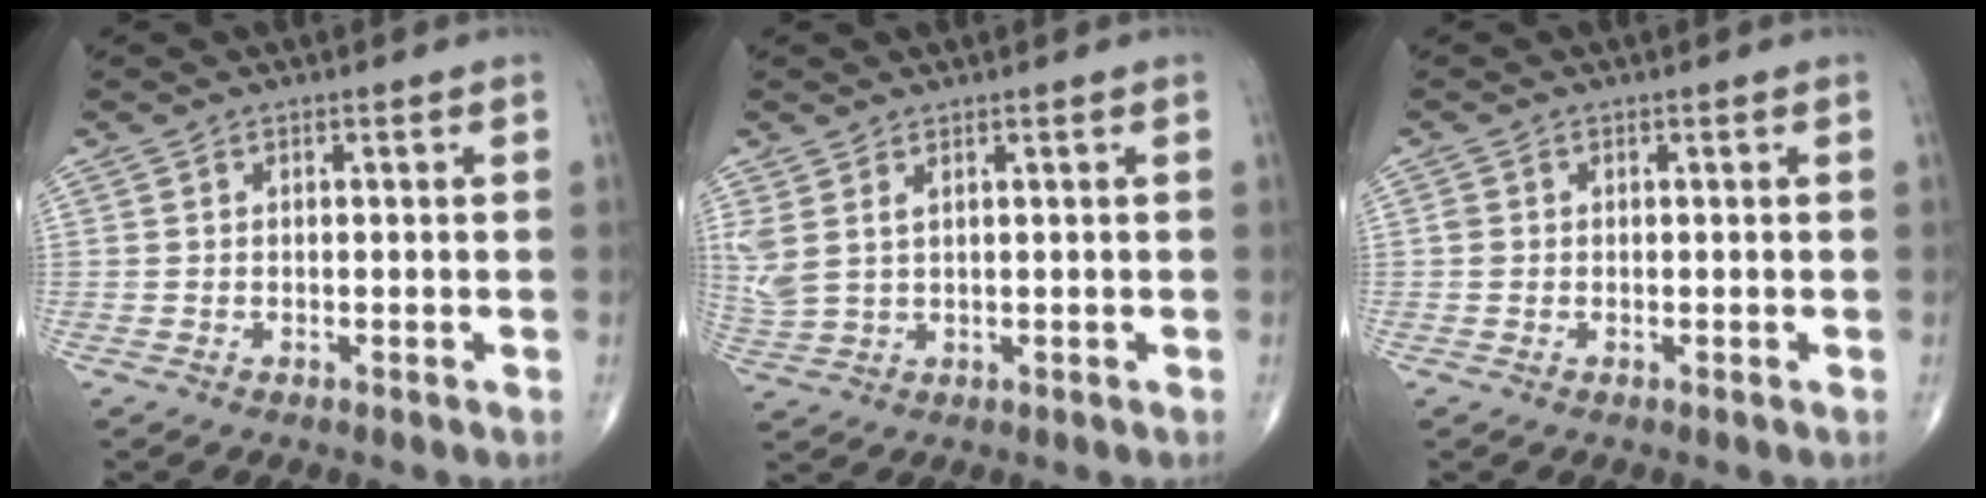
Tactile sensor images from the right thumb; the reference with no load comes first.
{"total": 4.7, "force": [1.9, 2.4, 3.6], "torque": [-0.099, 0.000, 0.048]}
{"total": 1.0, "force": [0.0, 0.9, 0.4], "torque": [-0.007, 0.001, 0.000]}